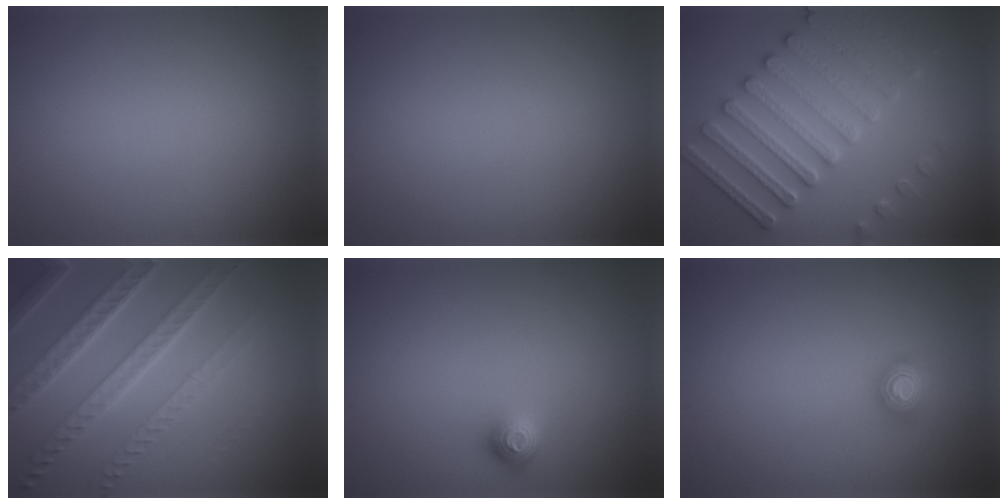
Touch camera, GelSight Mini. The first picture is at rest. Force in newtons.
{"total": 0.0}
{"total": 6.1, "press": 5.6, "slide": 2.2}
{"total": 7.9, "press": 5.4, "slide": 5.8}
{"total": 1.4, "press": 1.1, "slide": 0.9}
{"total": 1.4, "press": 1.4, "slide": 0.4}